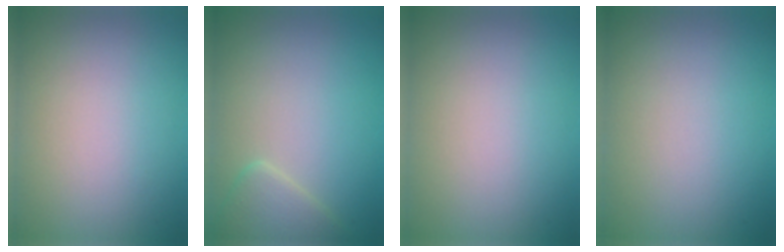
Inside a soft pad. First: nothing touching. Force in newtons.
{"total": 2.2, "press": 2.2, "slide": 0.2}
{"total": 0.0}
{"total": 0.0}